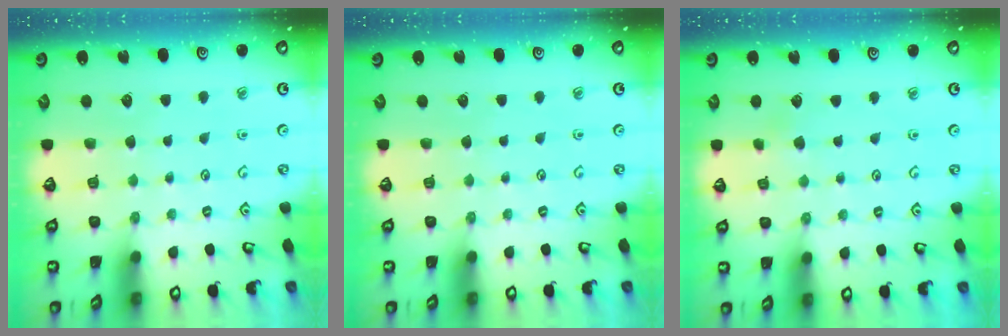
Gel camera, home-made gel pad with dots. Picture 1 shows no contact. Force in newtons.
{"total": 0.0}
{"total": 2.4, "press": 2.4, "slide": 0.3}